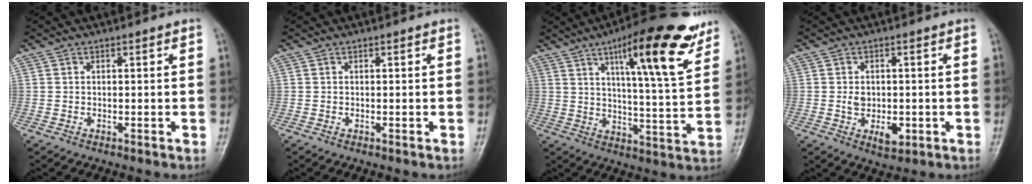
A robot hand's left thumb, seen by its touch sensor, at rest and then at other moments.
{"total": 0.0}
{"total": 18.9, "force": [10.9, 4.1, 14.9], "torque": [-0.193, -0.049, 0.163]}
{"total": 5.2, "force": [-0.8, 3.5, 3.8], "torque": [-0.047, -0.005, -0.006]}